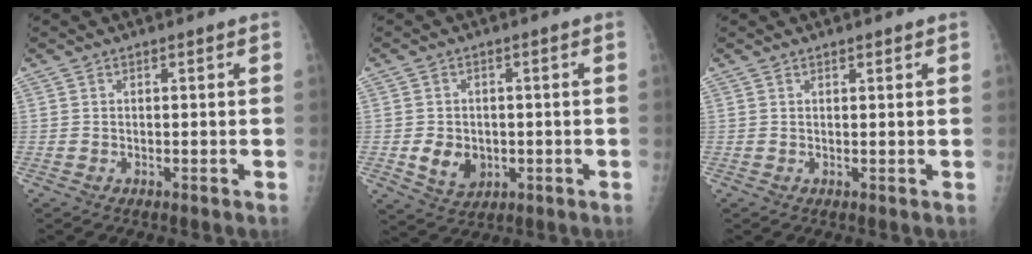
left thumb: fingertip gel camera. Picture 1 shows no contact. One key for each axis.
{"total": 5.7, "fx": -0.8, "fy": 4.6, "fz": 3.2, "tx": -0.036, "ty": -0.001, "tz": 0.000}
{"total": 1.1, "fx": 0.9, "fy": 0.3, "fz": 0.6, "tx": -0.008, "ty": -0.005, "tz": 0.015}